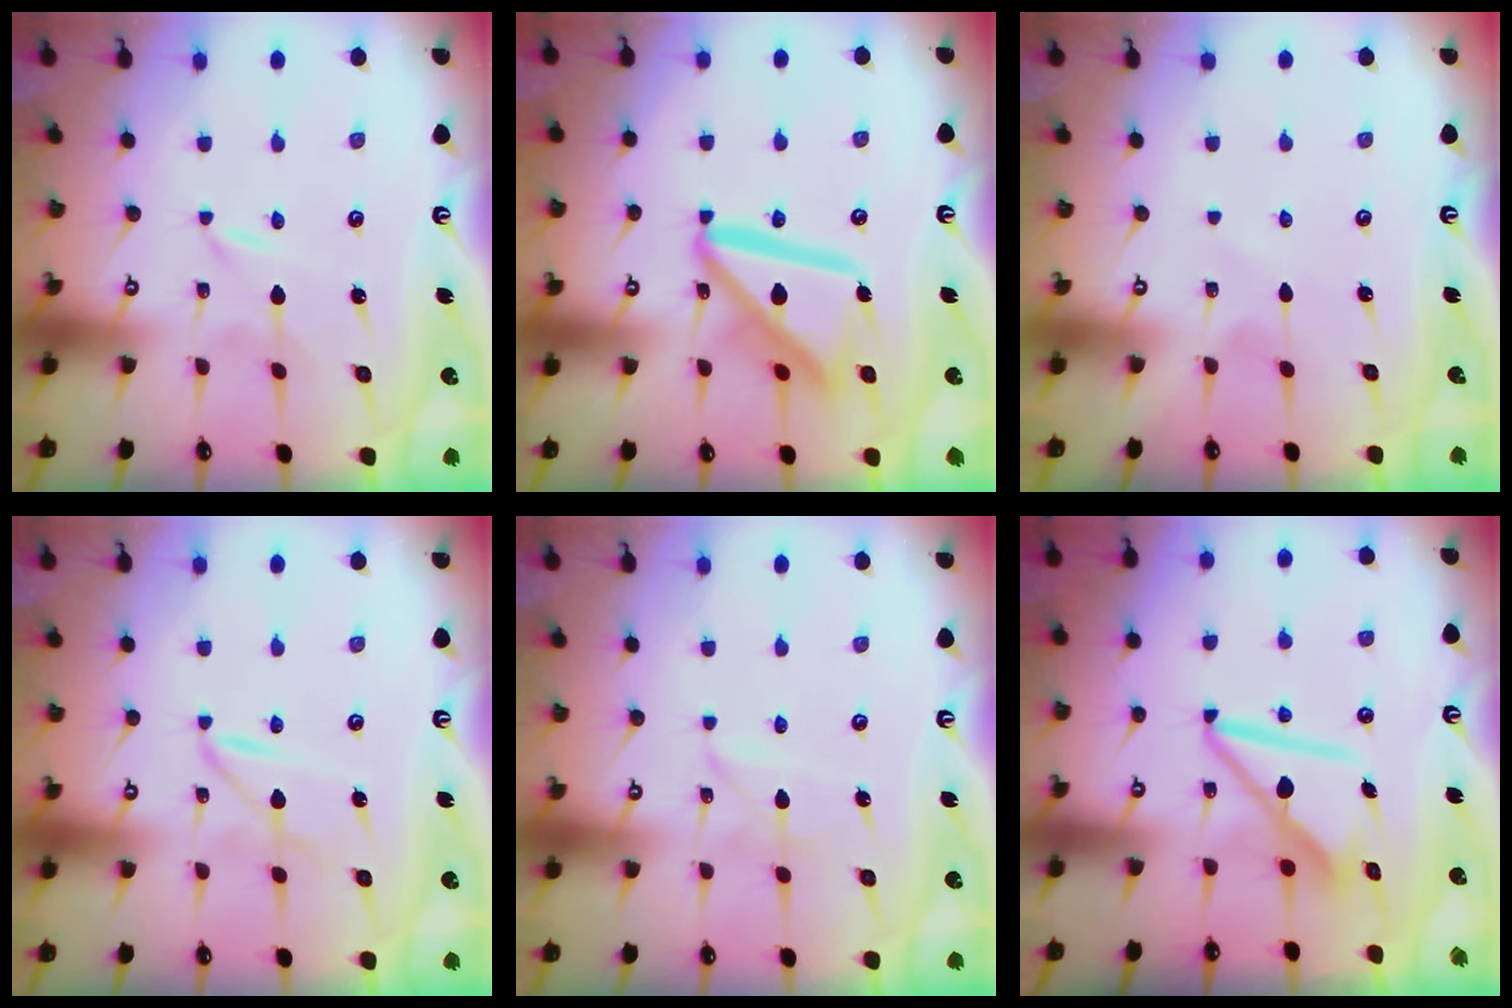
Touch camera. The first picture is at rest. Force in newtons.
{"total": 16.5, "press": 16.4, "slide": 1.8}
{"total": 1.6, "press": 1.6, "slide": 0.2}
{"total": 3.0, "press": 3.0, "slide": 0.3}
{"total": 3.3, "press": 3.3, "slide": 0.1}
{"total": 10.3, "press": 10.2, "slide": 1.1}